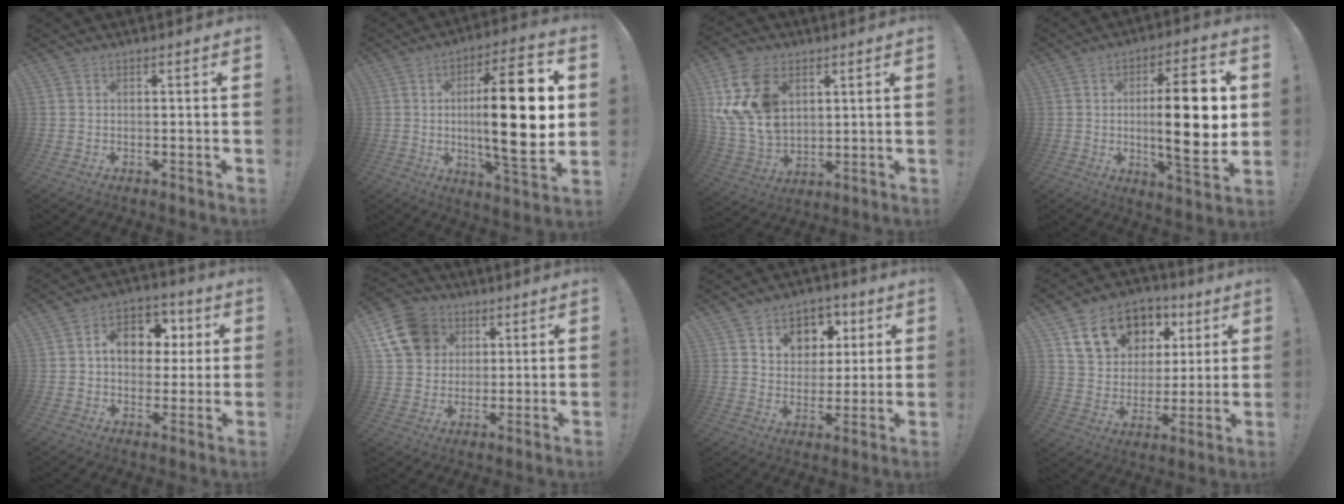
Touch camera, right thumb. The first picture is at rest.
{"total": 23.8, "force": [1.2, 6.5, 22.9], "torque": [-0.367, -0.012, 0.011]}
{"total": 17.8, "force": [6.4, 12.5, 11.0], "torque": [-0.226, -0.032, 0.121]}
{"total": 18.5, "force": [0.8, 4.8, 17.9], "torque": [-0.281, -0.010, 0.001]}
{"total": 12.0, "force": [2.7, 9.1, 7.3], "torque": [-0.100, 0.001, 0.054]}
{"total": 15.1, "force": [5.6, 12.5, 6.5], "torque": [-0.096, -0.021, 0.115]}
{"total": 9.2, "force": [3.7, 8.0, 2.6], "torque": [-0.029, -0.026, 0.076]}
{"total": 17.3, "force": [8.7, 12.9, 7.6], "torque": [-0.117, -0.030, 0.176]}